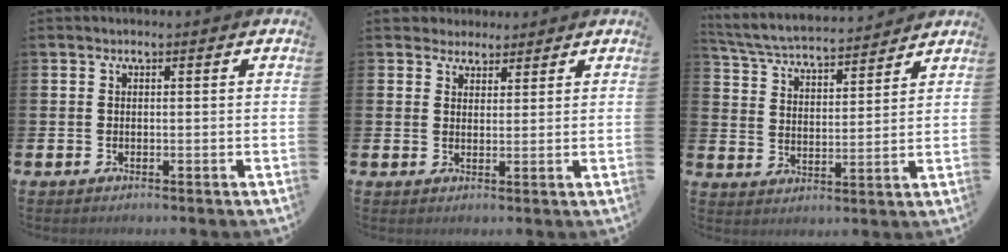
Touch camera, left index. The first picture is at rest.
{"total": 2.9, "force": [2.4, 1.5, -0.4], "torque": [0.004, -0.009, 0.042]}
{"total": 5.1, "force": [5.0, 0.6, 1.0], "torque": [-0.044, -0.037, 0.085]}